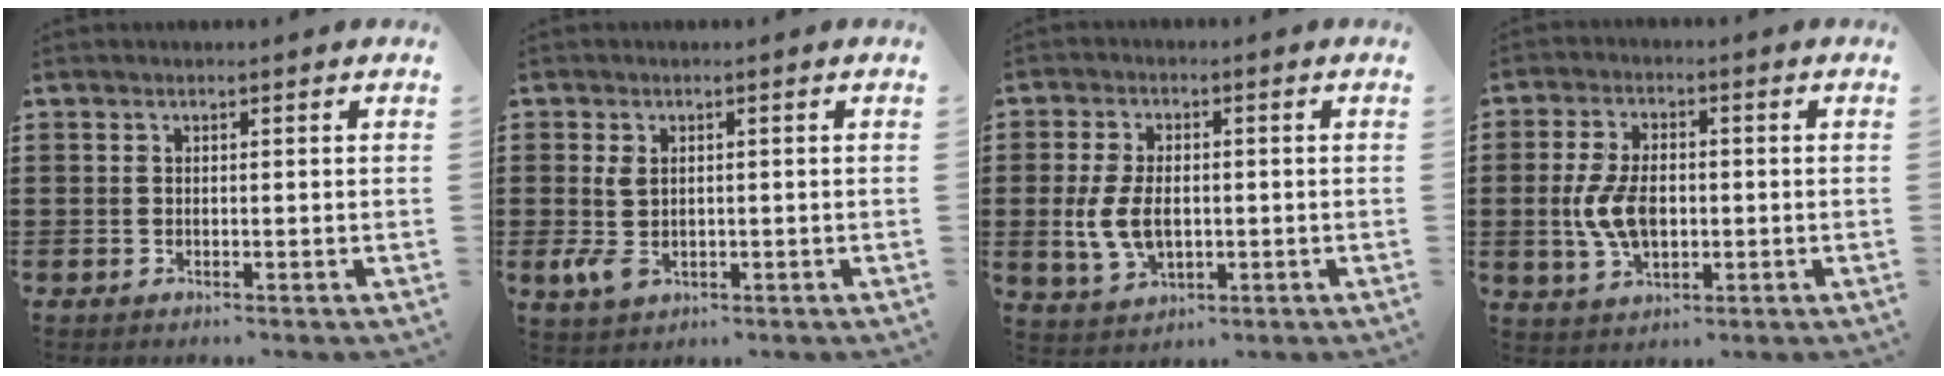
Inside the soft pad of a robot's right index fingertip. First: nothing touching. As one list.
[{"total": 4.1, "force": [-0.2, 2.4, 3.3], "torque": [-0.091, -0.007, -0.009]}, {"total": 6.8, "force": [-0.6, 4.2, 5.3], "torque": [-0.125, 0.000, -0.016]}, {"total": 7.6, "force": [-0.5, 4.2, 6.3], "torque": [-0.152, -0.004, -0.015]}]